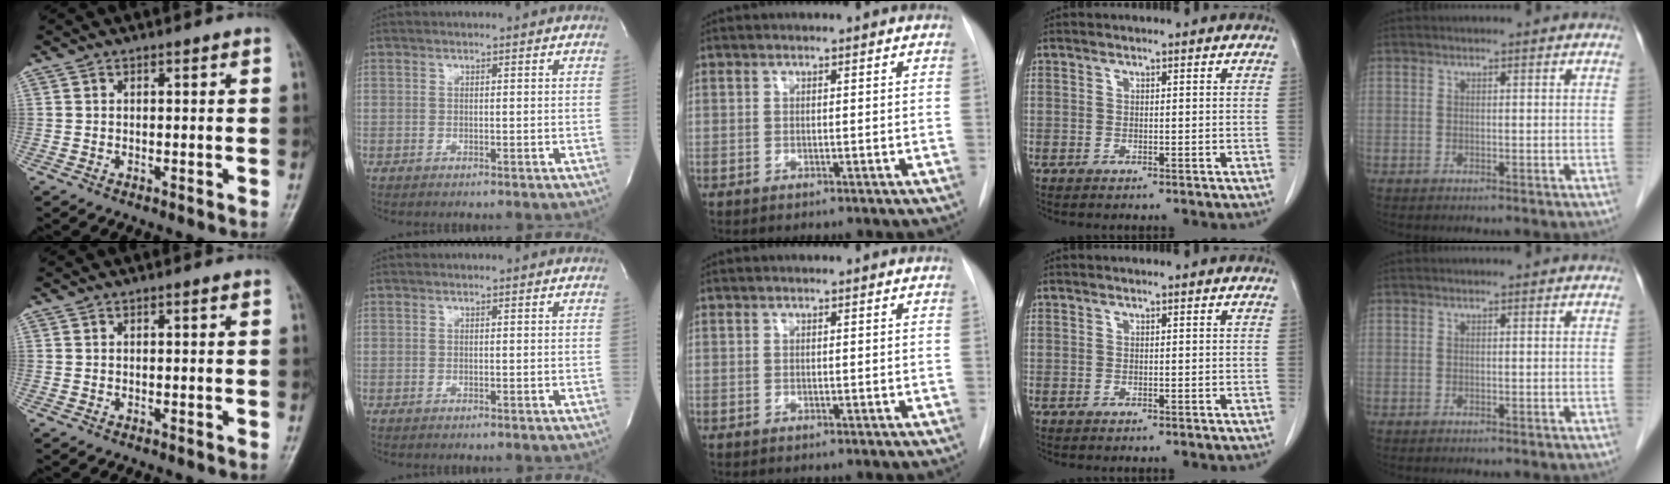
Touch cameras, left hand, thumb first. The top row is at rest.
{}